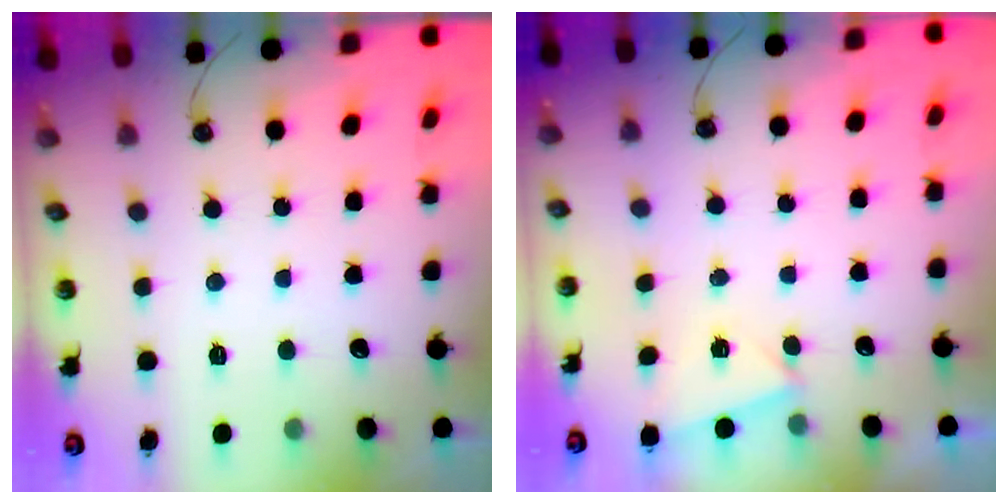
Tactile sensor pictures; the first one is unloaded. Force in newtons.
{"total": 2.9, "press": 2.1, "slide": 2.0}